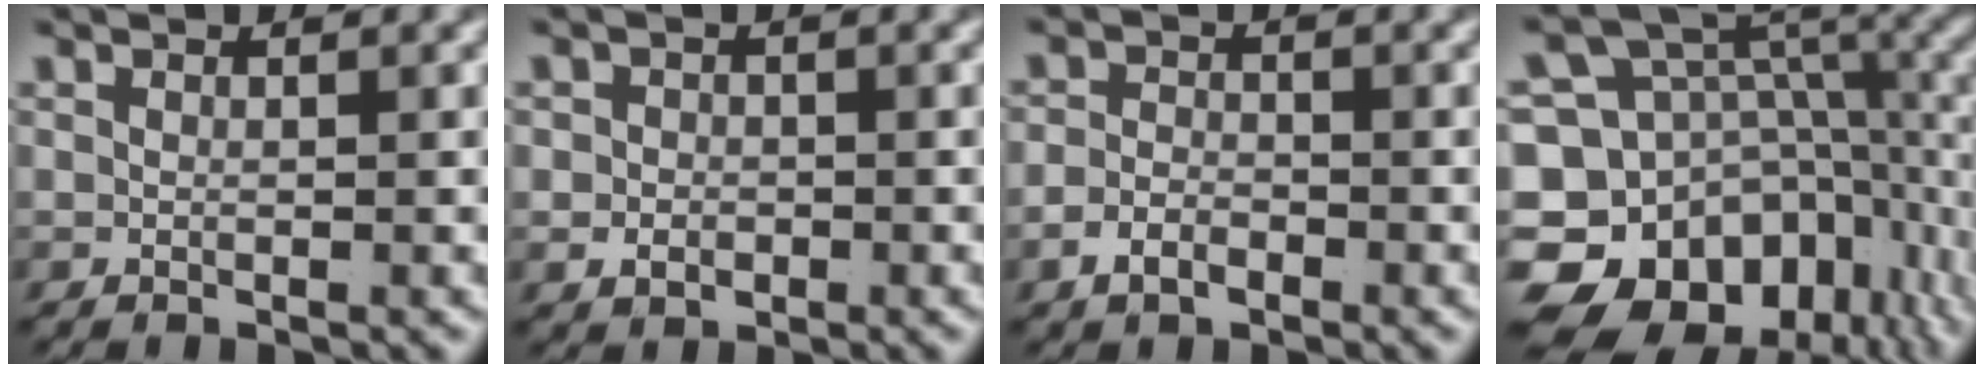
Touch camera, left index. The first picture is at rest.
{"total": 1.8, "force": [-0.6, 1.6, 0.7], "torque": [-0.005, -0.007, -0.006]}
{"total": 2.1, "force": [-1.6, 1.2, 0.9], "torque": [-0.012, -0.007, -0.027]}
{"total": 21.5, "force": [-5.9, 17.3, 11.4], "torque": [-0.212, -0.067, -0.086]}